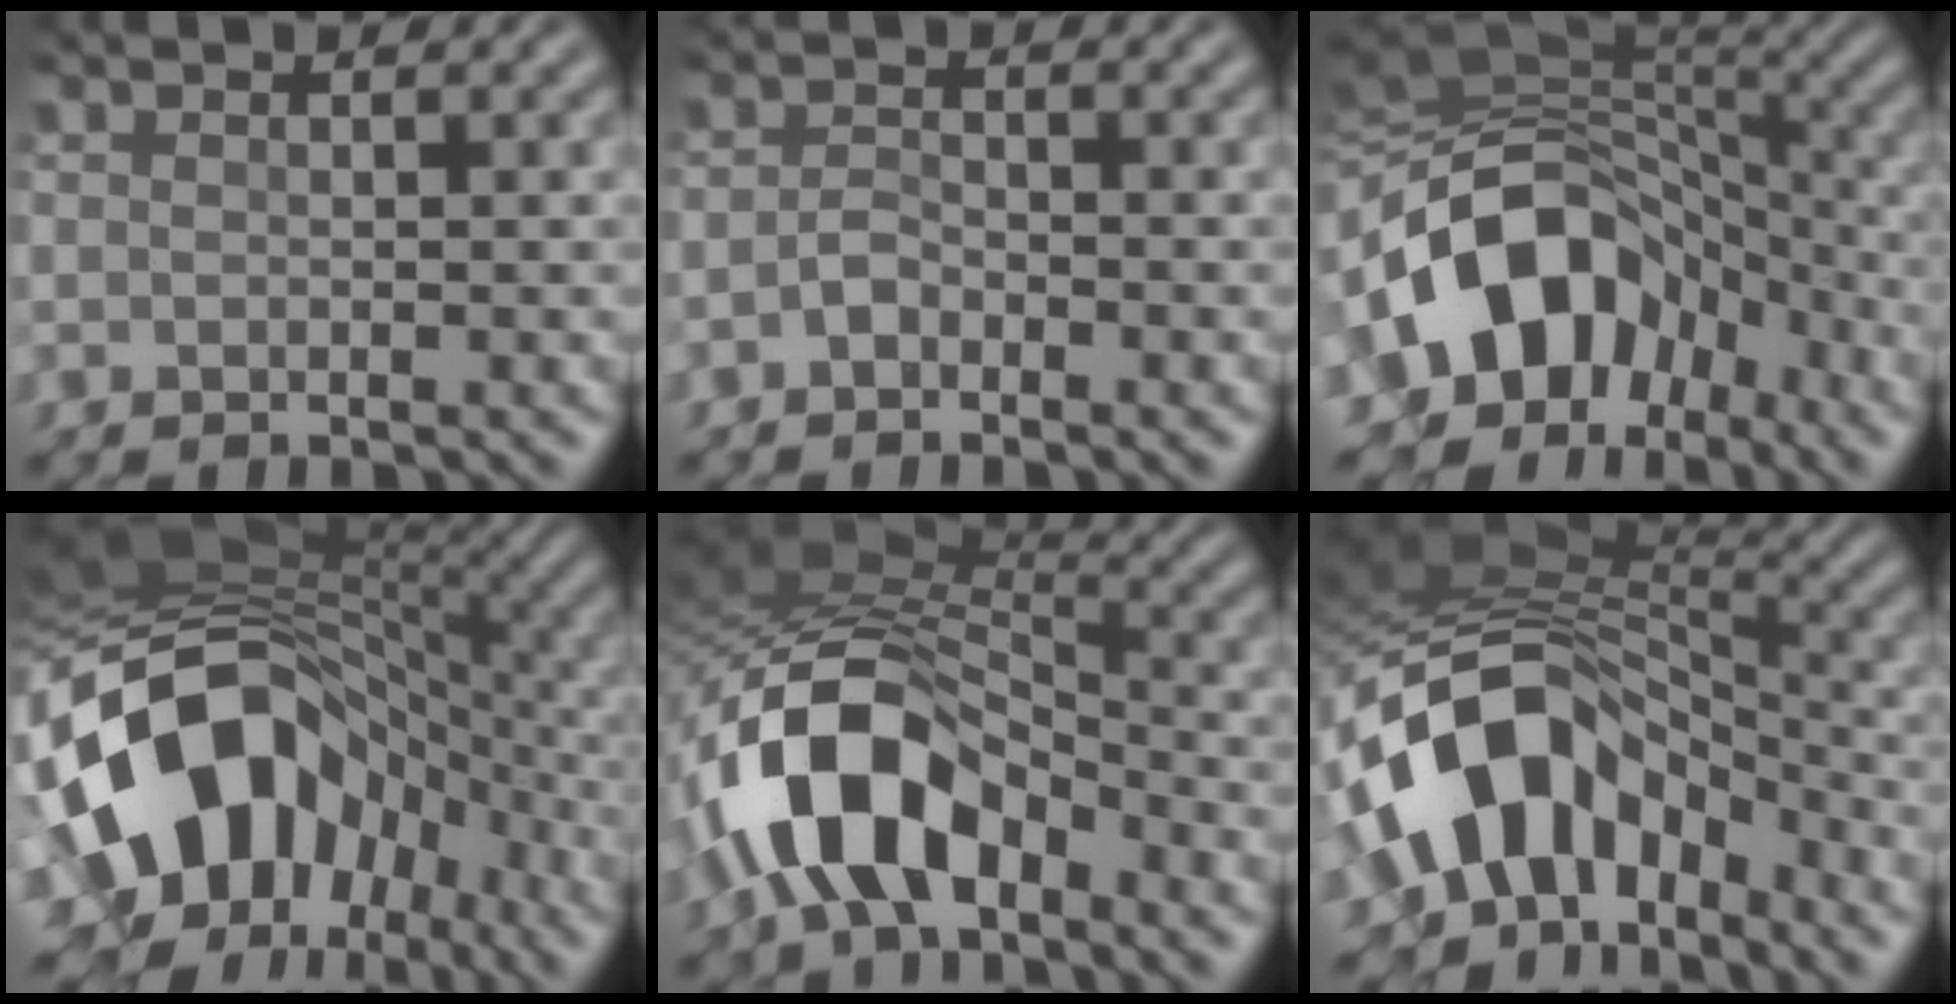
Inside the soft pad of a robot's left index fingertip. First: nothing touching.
{"total": 1.1, "force": [-0.8, 0.4, 0.6], "torque": [-0.015, 0.008, -0.017]}
{"total": 14.0, "force": [-2.8, 10.1, 9.2], "torque": [-0.171, 0.004, -0.056]}
{"total": 15.7, "force": [-3.4, 11.3, 10.3], "torque": [-0.175, -0.008, -0.058]}
{"total": 10.8, "force": [-4.3, 5.8, 8.0], "torque": [-0.158, 0.015, -0.083]}
{"total": 11.4, "force": [-3.8, 7.4, 7.8], "torque": [-0.133, 0.022, -0.075]}